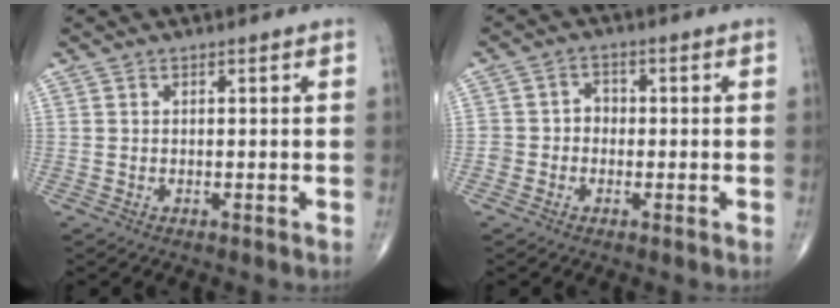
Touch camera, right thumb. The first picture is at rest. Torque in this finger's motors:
{"motor_torque": [0.24, 0.13, 0.34, -0.04, -0.02]}